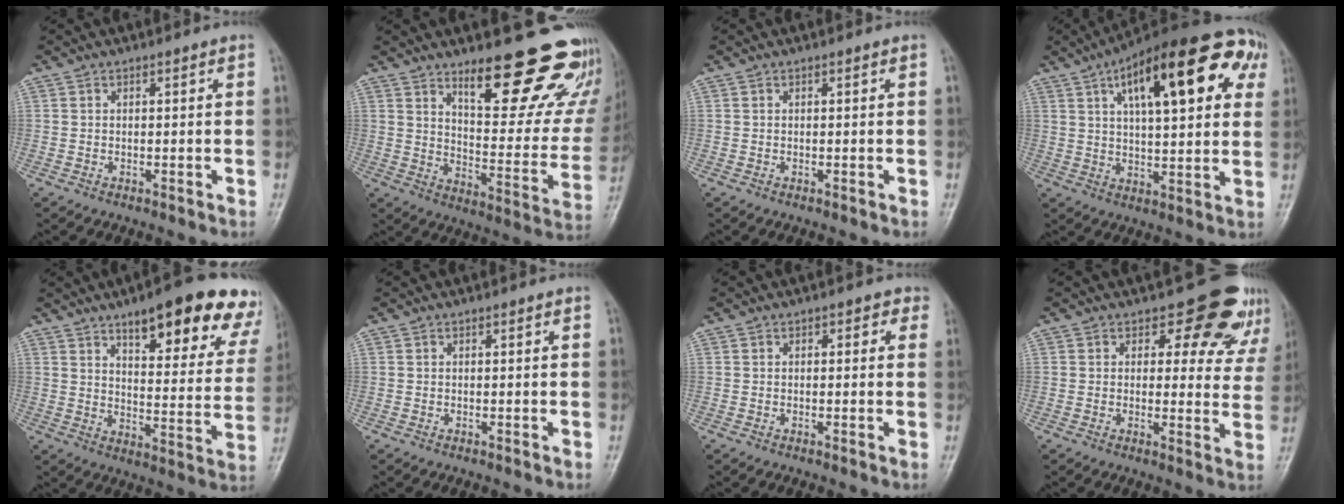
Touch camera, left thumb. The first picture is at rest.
{"total": 23.3, "force": [16.5, 7.1, 14.8], "torque": [-0.146, -0.114, 0.223]}
{"total": 0.0}
{"total": 24.5, "force": [9.3, 9.4, 20.6], "torque": [-0.275, 0.021, 0.131]}
{"total": 22.9, "force": [15.1, 7.3, 15.7], "torque": [-0.158, -0.053, 0.189]}
{"total": 0.0}
{"total": 2.0, "force": [0.7, 1.4, 1.3], "torque": [0.010, 0.004, -0.001]}
{"total": 10.0, "force": [7.8, 5.5, 3.1], "torque": [0.014, -0.049, 0.069]}